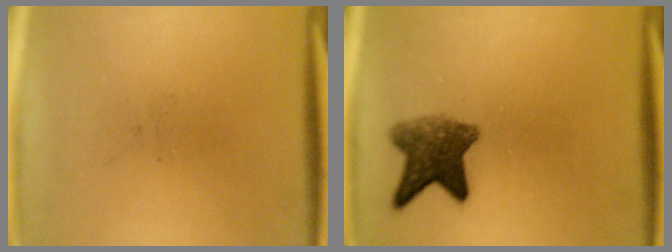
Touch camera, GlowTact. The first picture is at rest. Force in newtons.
{"total": 6.7}